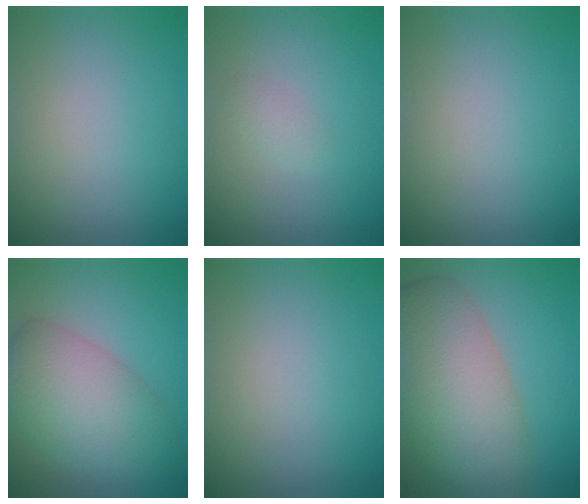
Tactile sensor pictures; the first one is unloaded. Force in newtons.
{"total": 1.0, "press": 1.0, "slide": 0.1}
{"total": 0.0}
{"total": 7.8, "press": 7.8, "slide": 0.2}
{"total": 0.0}
{"total": 10.3, "press": 10.3, "slide": 0.5}